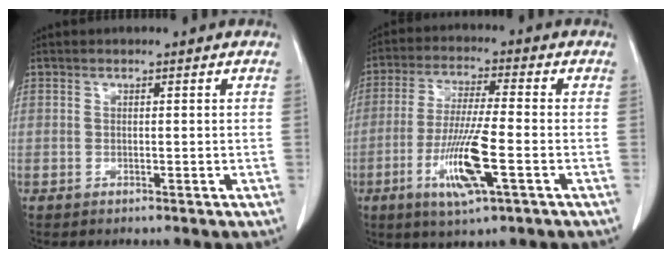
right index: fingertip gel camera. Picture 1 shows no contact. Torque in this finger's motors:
{"motor_torque": [0.48, -0.29, 0.30, 0.16]}